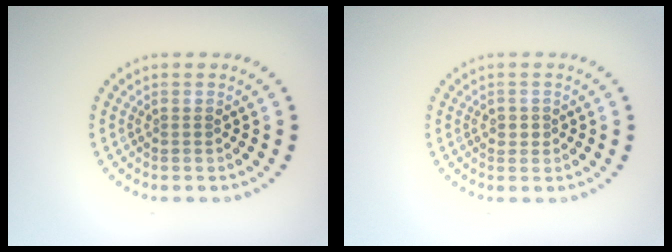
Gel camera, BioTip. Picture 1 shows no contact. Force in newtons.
{"total": 1.1, "press": 1.1, "slide": 0.4}